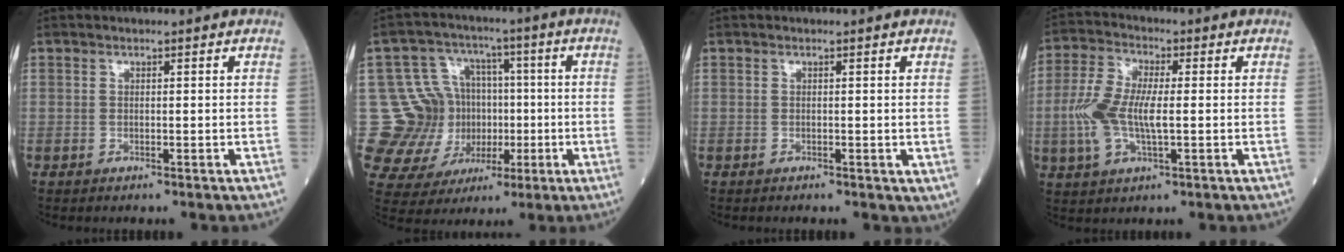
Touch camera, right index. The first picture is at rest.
{"total": 15.8, "force": [-0.6, 14.1, 7.3], "torque": [-0.146, 0.051, 0.022]}
{"total": 0.6, "force": [0.3, 0.3, 0.4], "torque": [-0.006, -0.001, 0.006]}
{"total": 8.9, "force": [-0.6, 3.3, 8.3], "torque": [-0.197, 0.007, -0.007]}